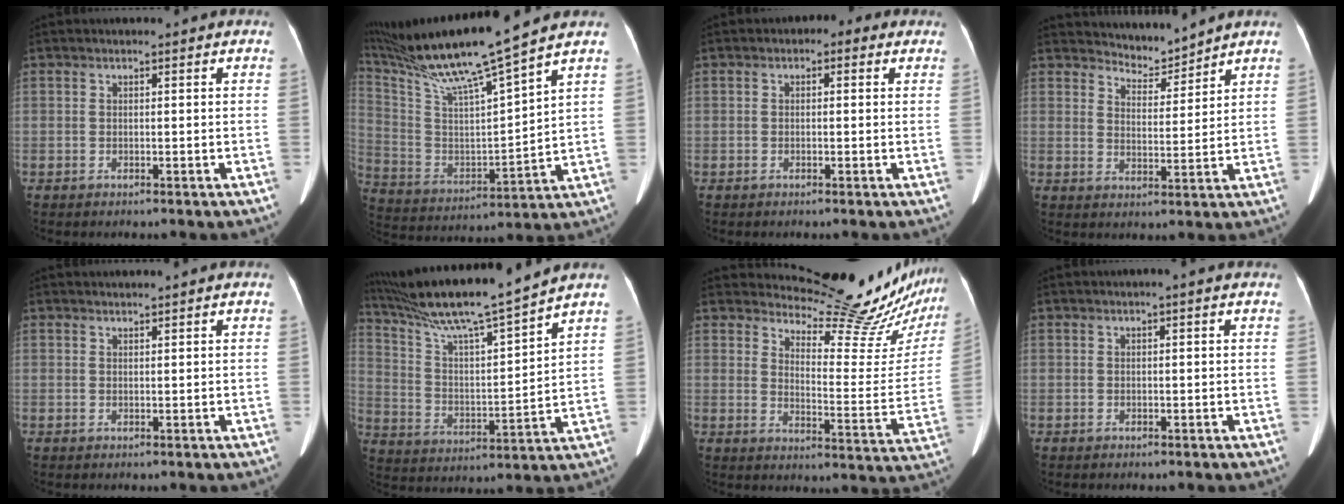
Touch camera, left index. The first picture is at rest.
{"total": 18.6, "force": [15.6, -1.5, 10.0], "torque": [-0.194, -0.009, 0.286]}
{"total": 2.2, "force": [1.0, 1.4, 1.4], "torque": [-0.014, 0.015, 0.006]}
{"total": 4.7, "force": [4.7, 0.2, -0.5], "torque": [0.006, -0.003, 0.080]}
{"total": 1.6, "force": [1.5, -0.1, 0.3], "torque": [-0.004, 0.015, 0.032]}
{"total": 17.2, "force": [15.0, -1.3, 8.2], "torque": [-0.153, -0.006, 0.261]}
{"total": 19.1, "force": [18.7, 1.7, 3.9], "torque": [-0.051, -0.116, 0.218]}
{"total": 1.0, "force": [0.6, -0.1, 0.7], "torque": [-0.013, 0.008, 0.009]}